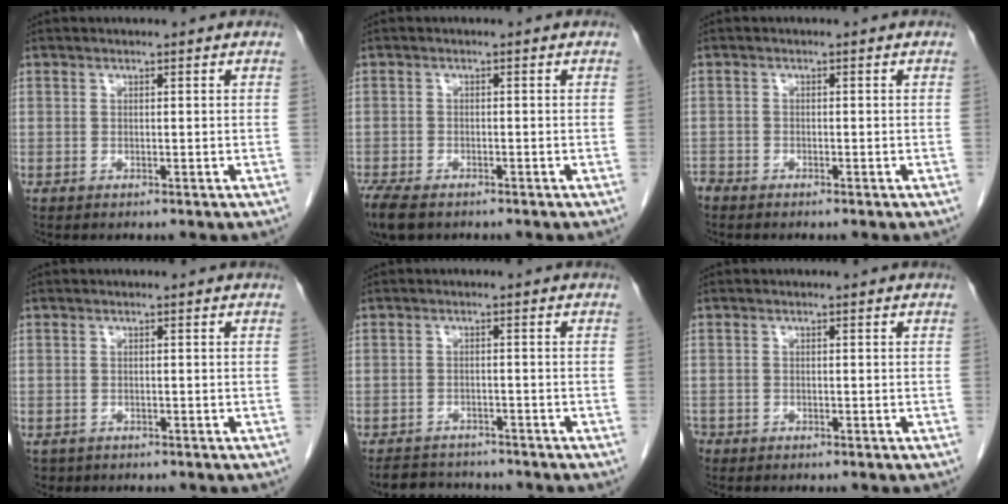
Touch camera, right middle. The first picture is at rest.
{"total": 6.9, "force": [-5.1, 2.9, 3.6], "torque": [-0.074, -0.015, -0.084]}
{"total": 1.9, "force": [-1.7, 0.6, 0.3], "torque": [-0.006, -0.002, -0.031]}
{"total": 1.8, "force": [-1.3, 1.2, 0.1], "torque": [-0.010, 0.001, -0.019]}
{"total": 5.4, "force": [-5.2, 1.5, 0.5], "torque": [-0.009, -0.004, -0.078]}
{"total": 1.7, "force": [-1.3, 1.1, 0.3], "torque": [-0.012, 0.000, -0.023]}